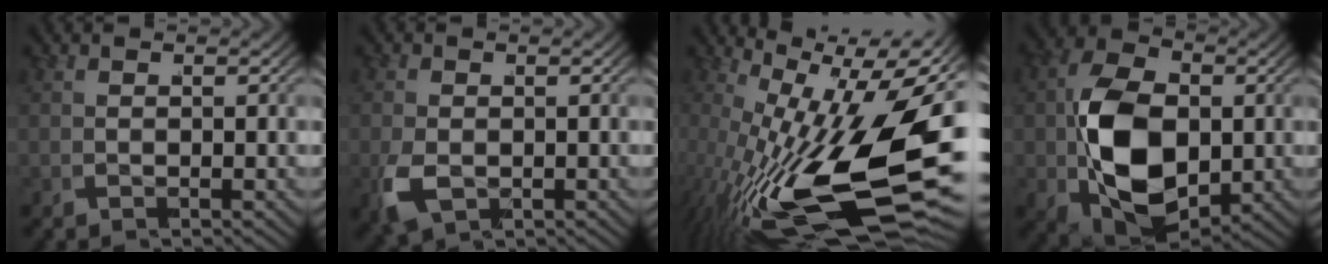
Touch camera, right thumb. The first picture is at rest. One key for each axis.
{"total": 3.4, "fx": -1.5, "fy": 2.4, "fz": 1.9, "tx": -0.055, "ty": -0.020, "tz": -0.015}
{"total": 19.4, "fx": -1.5, "fy": 10.4, "fz": 16.3, "tx": -0.294, "ty": -0.061, "tz": 0.005}
{"total": 12.5, "fx": -2.5, "fy": 8.3, "fz": 9.0, "tx": -0.216, "ty": -0.054, "tz": -0.020}